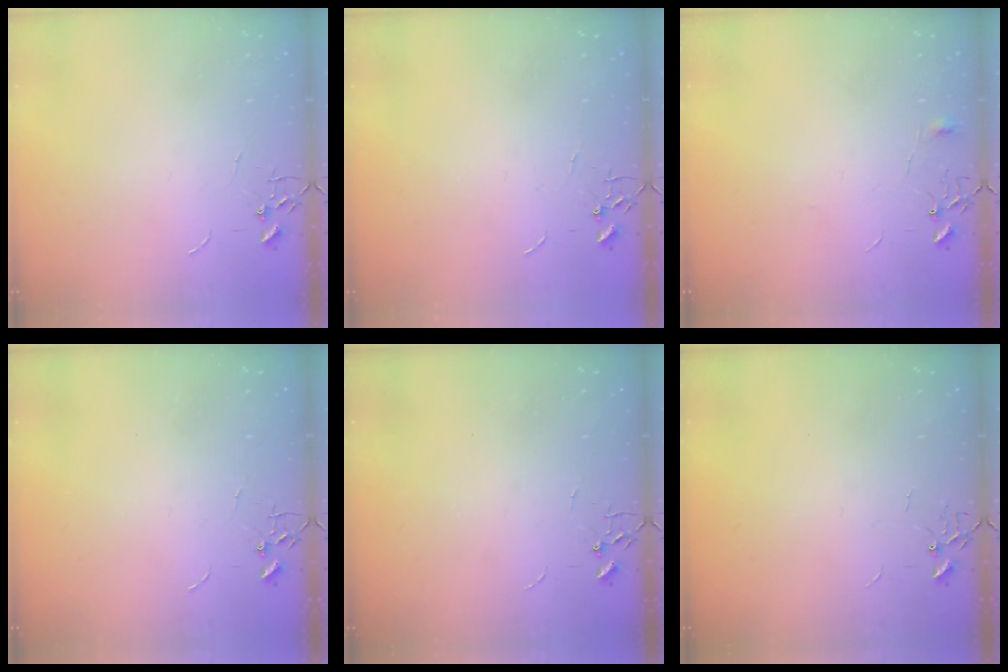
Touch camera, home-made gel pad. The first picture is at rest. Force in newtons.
{"total": 0.0}
{"total": 4.0, "press": 4.0, "slide": 0.4}
{"total": 0.0}
{"total": 0.0}
{"total": 0.0}